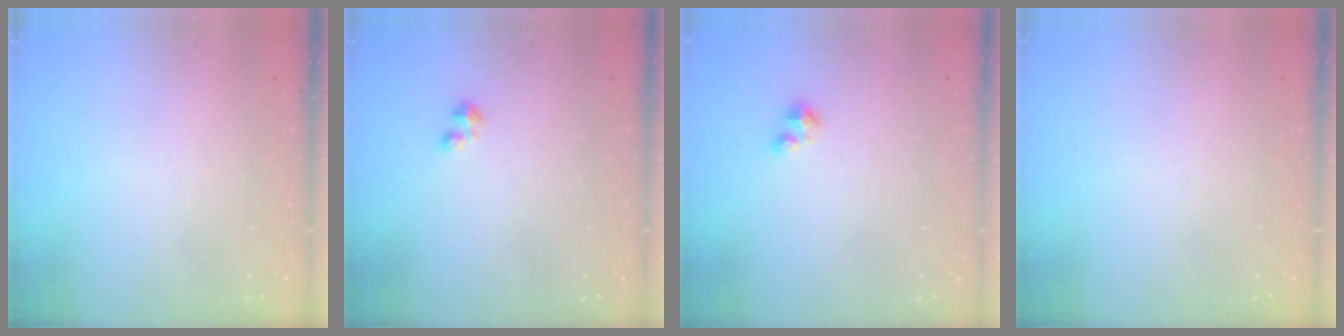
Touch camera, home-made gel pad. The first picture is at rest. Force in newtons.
{"total": 1.8, "press": 1.8, "slide": 0.4}
{"total": 2.1, "press": 2.1, "slide": 0.2}
{"total": 0.0}